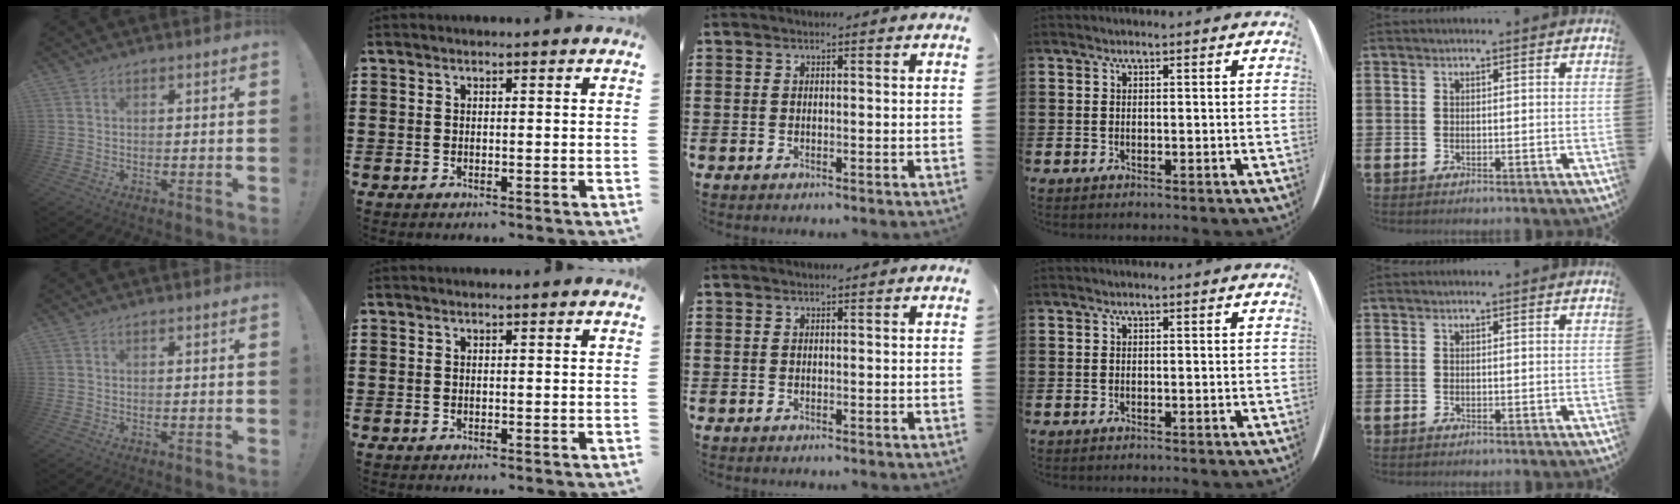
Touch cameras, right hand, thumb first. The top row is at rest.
{}